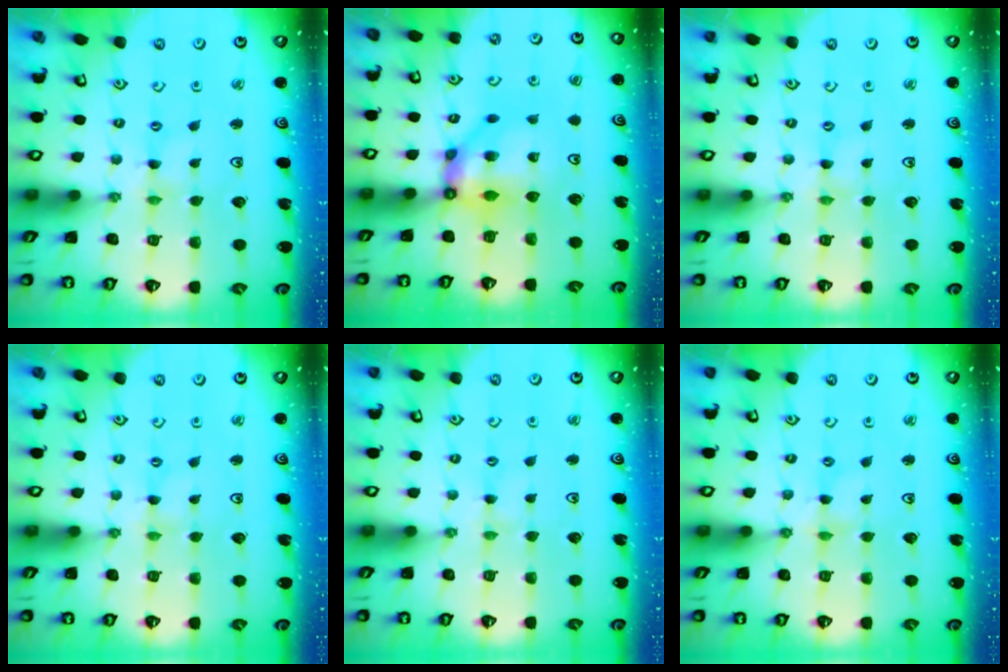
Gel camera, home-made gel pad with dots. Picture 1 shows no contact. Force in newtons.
{"total": 9.4, "press": 9.4, "slide": 0.6}
{"total": 0.5, "press": 0.5, "slide": 0.1}
{"total": 0.0}
{"total": 2.6, "press": 2.6, "slide": 0.4}
{"total": 0.0}